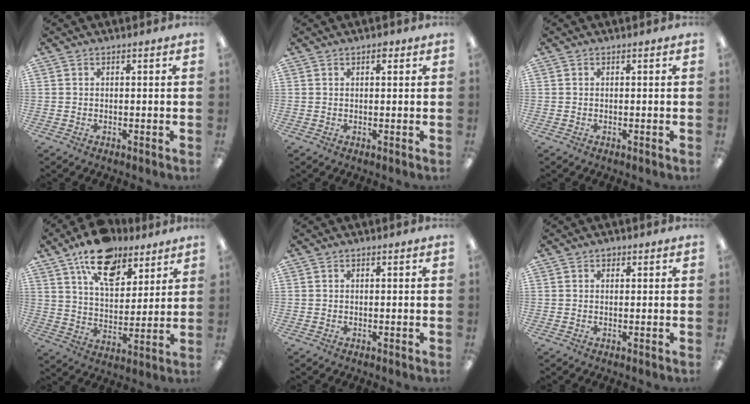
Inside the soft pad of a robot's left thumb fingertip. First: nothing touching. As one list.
[{"total": 1.3, "force": [0.9, 0.6, 0.8], "torque": [-0.002, -0.005, 0.011]}, {"total": 0.0}, {"total": 15.4, "force": [10.7, 7.8, 7.9], "torque": [-0.122, -0.053, 0.189]}, {"total": 0.0}, {"total": 0.9, "force": [0.6, 0.6, 0.4], "torque": [-0.001, -0.001, 0.008]}]